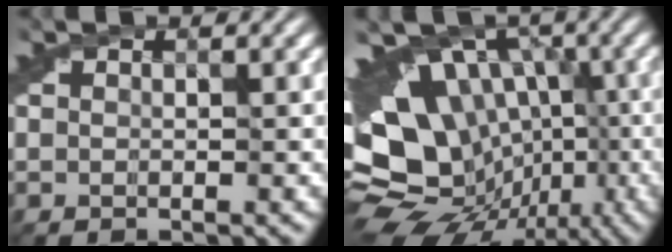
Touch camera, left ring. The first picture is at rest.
{"total": 16.6, "force": [-4.8, 12.8, 9.4], "torque": [-0.153, 0.016, -0.062]}